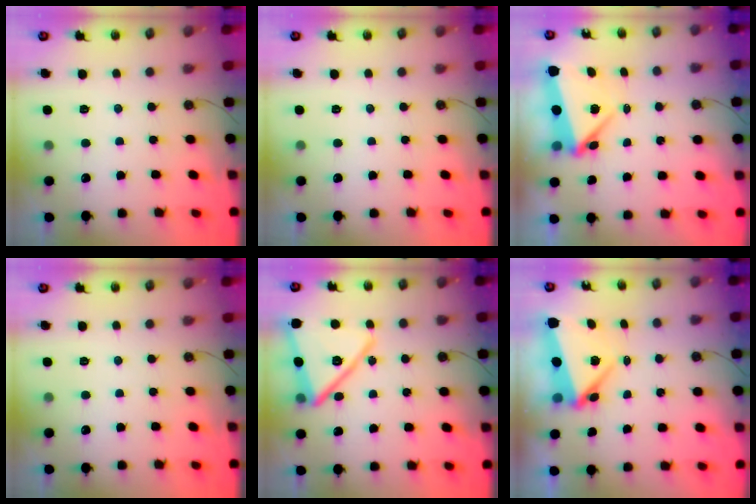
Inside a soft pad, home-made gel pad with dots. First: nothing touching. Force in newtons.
{"total": 0.0}
{"total": 6.9, "press": 5.1, "slide": 4.7}
{"total": 0.0}
{"total": 17.9, "press": 17.7, "slide": 2.6}
{"total": 5.4, "press": 5.4, "slide": 0.5}